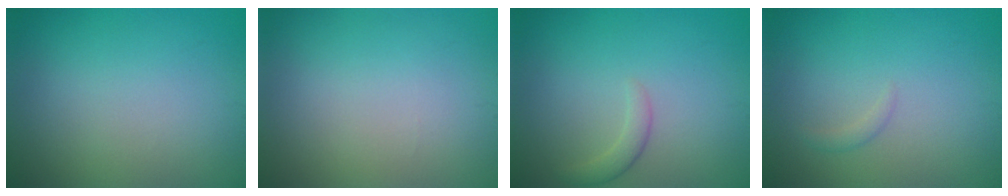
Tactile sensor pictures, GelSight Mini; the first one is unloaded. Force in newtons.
{"total": 0.0}
{"total": 1.4, "press": 1.4, "slide": 0.1}
{"total": 0.7, "press": 0.7, "slide": 0.1}